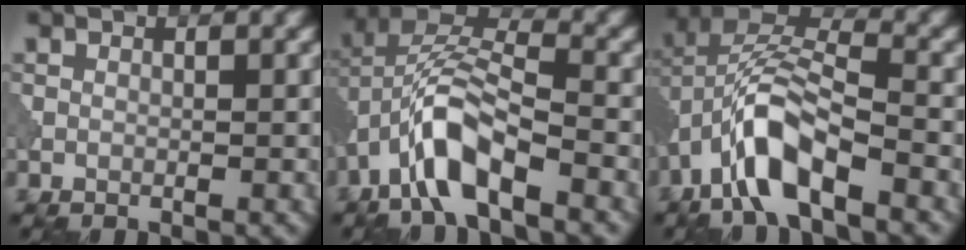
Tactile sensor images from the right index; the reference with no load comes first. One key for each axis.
{"total": 7.2, "fx": -3.7, "fy": 2.5, "fz": 5.6, "tx": -0.107, "ty": 0.014, "tz": -0.076}
{"total": 7.9, "fx": -4.0, "fy": 2.9, "fz": 6.2, "tx": -0.117, "ty": 0.014, "tz": -0.082}